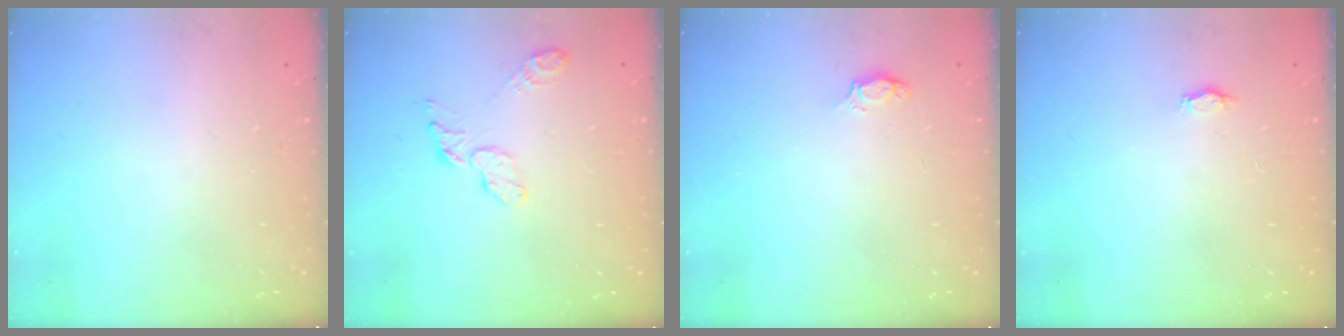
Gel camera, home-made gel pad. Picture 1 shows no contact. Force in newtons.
{"total": 6.0, "press": 6.0, "slide": 0.3}
{"total": 3.2, "press": 3.2, "slide": 0.4}
{"total": 2.2, "press": 2.2, "slide": 0.3}